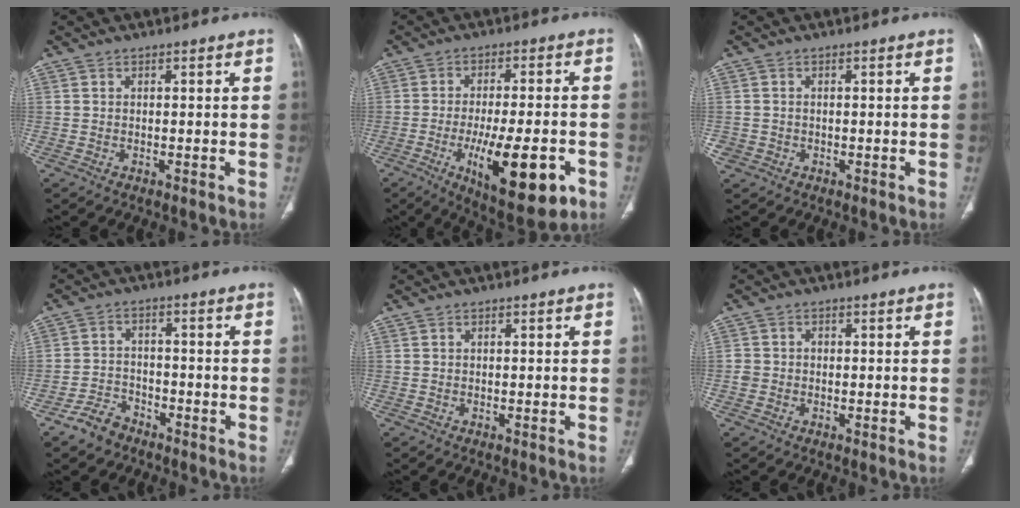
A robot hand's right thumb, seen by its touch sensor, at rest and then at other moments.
{"total": 16.7, "force": [-6.0, 5.6, 14.5], "torque": [-0.223, 0.004, -0.079]}
{"total": 1.7, "force": [-0.6, 1.6, 0.4], "torque": [-0.004, 0.005, -0.010]}
{"total": 5.4, "force": [-4.0, 3.3, 1.5], "torque": [-0.025, 0.023, -0.075]}
{"total": 0.0}
{"total": 2.1, "force": [-0.4, 1.9, 0.7], "torque": [-0.005, 0.011, -0.008]}